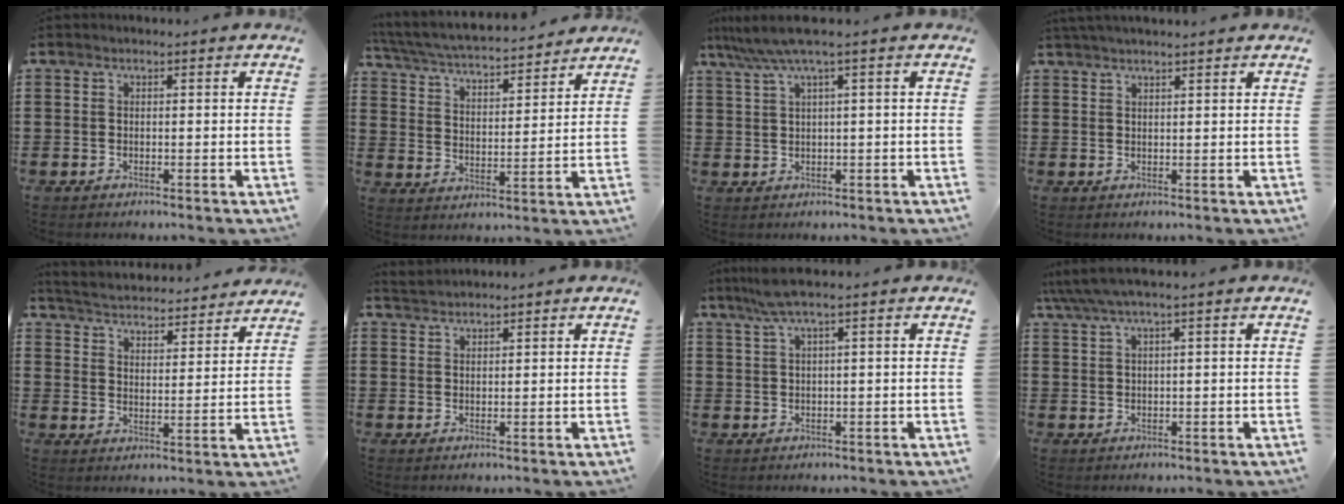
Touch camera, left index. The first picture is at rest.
{"total": 5.0, "force": [4.7, 0.3, 1.6], "torque": [-0.054, -0.032, 0.076]}
{"total": 4.3, "force": [2.0, -0.4, 3.7], "torque": [-0.084, -0.010, 0.031]}
{"total": 1.8, "force": [1.7, -0.1, 0.6], "torque": [-0.016, 0.003, 0.033]}
{"total": 3.8, "force": [3.8, -0.1, -0.1], "torque": [-0.022, -0.033, 0.059]}
{"total": 2.0, "force": [2.0, 0.2, 0.0], "torque": [-0.006, 0.004, 0.040]}
{"total": 3.4, "force": [1.7, -0.2, 2.9], "torque": [-0.065, -0.002, 0.028]}
{"total": 2.2, "force": [1.1, -0.1, 1.9], "torque": [-0.046, -0.004, 0.016]}